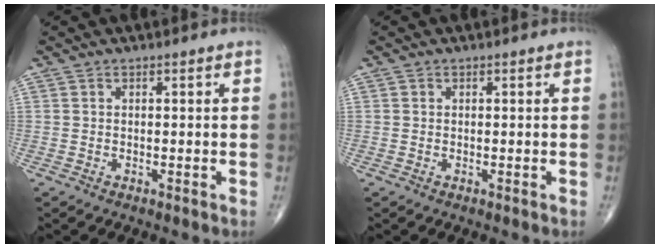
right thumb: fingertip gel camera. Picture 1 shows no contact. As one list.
[{"total": 0.0}]